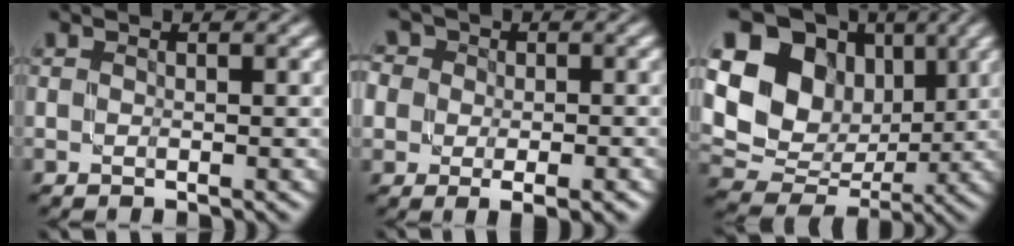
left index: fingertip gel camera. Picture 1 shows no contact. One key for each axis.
{"total": 7.8, "fx": -1.0, "fy": 6.3, "fz": 4.5, "tx": -0.047, "ty": 0.013, "tz": -0.044}
{"total": 14.9, "fx": 4.2, "fy": 12.2, "fz": 7.4, "tx": -0.177, "ty": 0.029, "tz": 0.076}